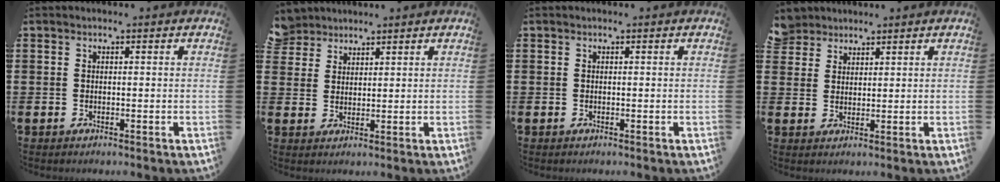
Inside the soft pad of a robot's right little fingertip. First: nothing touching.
{"total": 3.6, "force": [3.3, 1.3, -0.5], "torque": [0.004, -0.007, 0.064]}
{"total": 0.0}
{"total": 3.5, "force": [3.2, 1.3, -0.4], "torque": [0.011, -0.010, 0.062]}